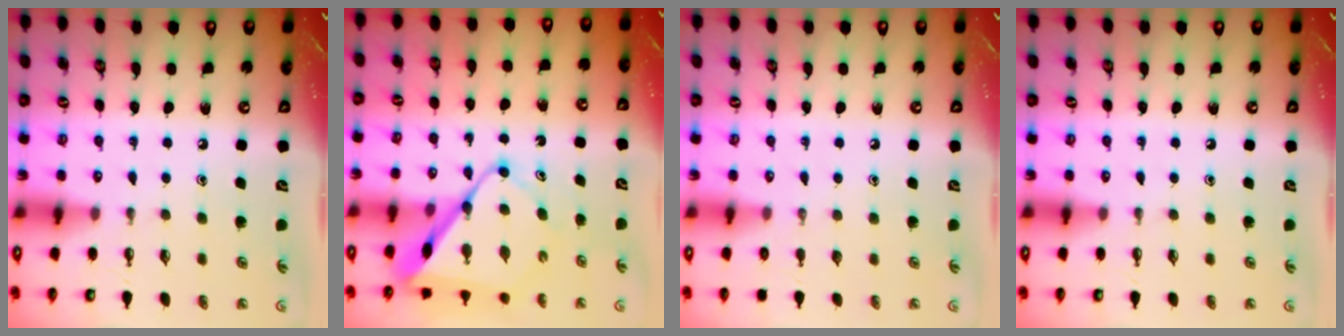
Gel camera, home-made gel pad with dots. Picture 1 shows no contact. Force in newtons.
{"total": 12.5, "press": 12.5, "slide": 1.1}
{"total": 0.0}
{"total": 0.0}